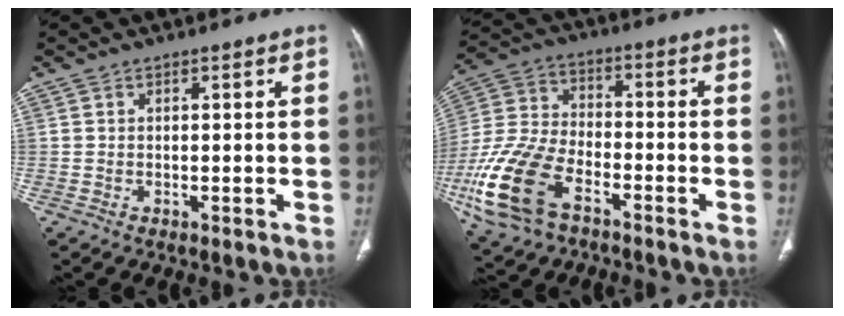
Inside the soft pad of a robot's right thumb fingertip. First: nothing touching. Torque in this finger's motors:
{"motor_torque": [0.15, 0.35, 1.78, -0.99, 0.61]}